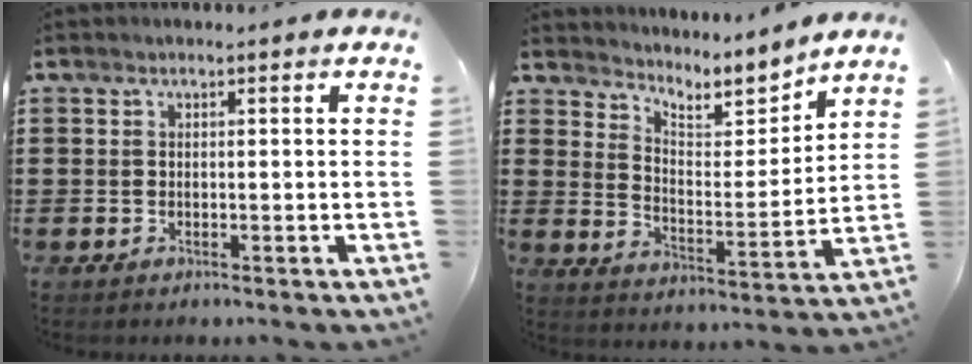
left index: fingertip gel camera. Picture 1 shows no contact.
{"total": 5.2, "force": [4.9, 1.0, 1.3], "torque": [-0.039, -0.050, 0.078]}